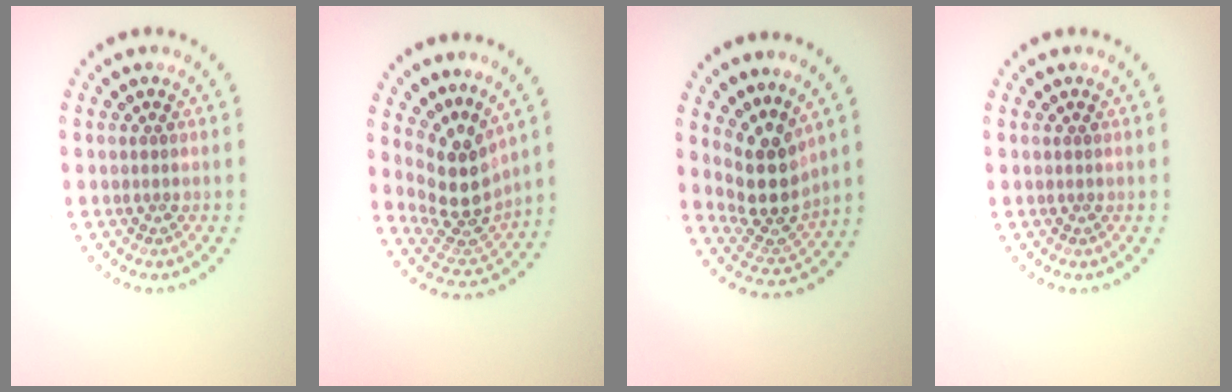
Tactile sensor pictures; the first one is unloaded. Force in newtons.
{"total": 4.2, "press": 3.4, "slide": 2.4}
{"total": 4.4, "press": 3.4, "slide": 2.9}
{"total": 0.0}